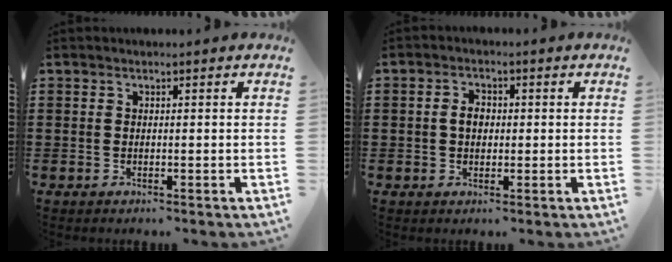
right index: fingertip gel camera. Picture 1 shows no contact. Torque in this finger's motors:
{"motor_torque": [0.76, -0.15, 0.30, 0.04]}